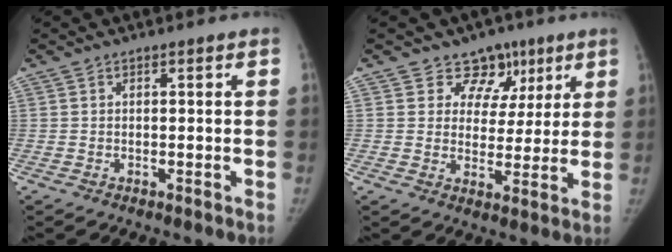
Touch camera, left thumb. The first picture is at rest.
{"total": 8.2, "force": [5.1, 6.4, 0.9], "torque": [0.040, -0.021, 0.076]}